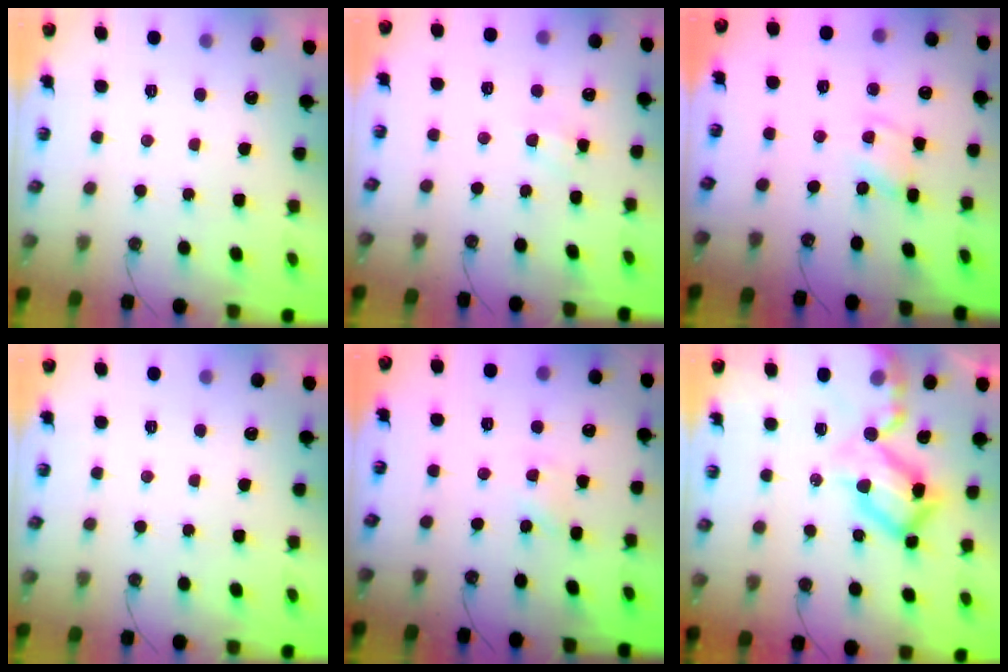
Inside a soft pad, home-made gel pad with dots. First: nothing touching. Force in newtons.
{"total": 4.3, "press": 4.2, "slide": 0.6}
{"total": 1.1, "press": 1.1, "slide": 0.2}
{"total": 0.0}
{"total": 3.6, "press": 3.5, "slide": 0.4}
{"total": 19.8, "press": 19.7, "slide": 2.0}